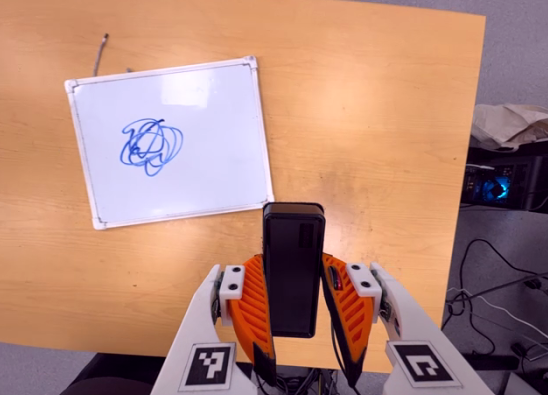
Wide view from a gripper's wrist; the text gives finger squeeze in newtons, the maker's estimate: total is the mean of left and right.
{"total": 4.4, "left": 2.9, "right": 5.9}